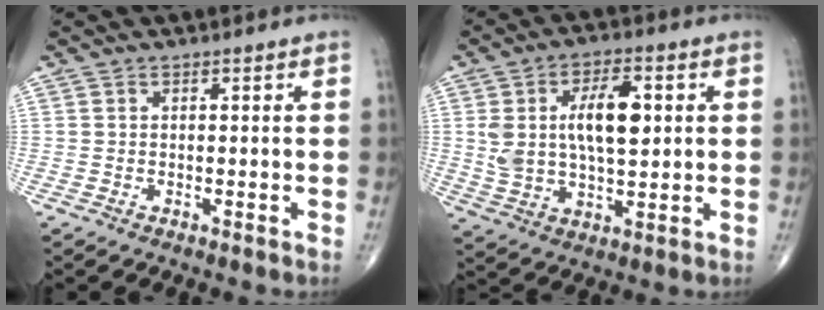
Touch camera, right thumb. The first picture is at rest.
{"total": 13.1, "force": [2.5, 6.5, 11.1], "torque": [-0.186, 0.003, 0.049]}